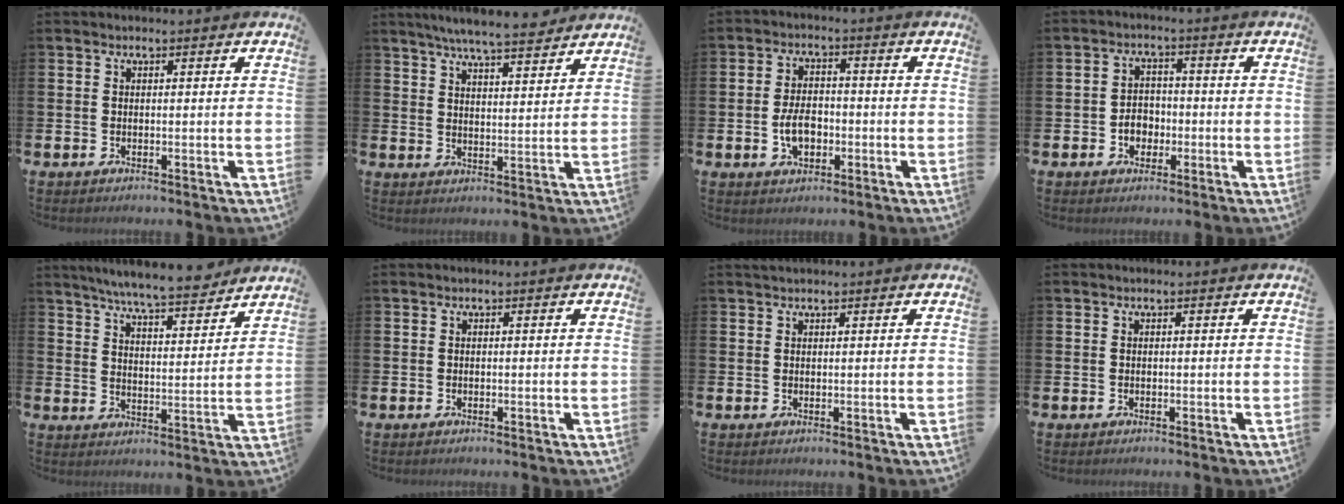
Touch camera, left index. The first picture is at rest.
{"total": 6.5, "force": [6.2, 0.2, 2.0], "torque": [-0.040, -0.035, 0.107]}
{"total": 4.5, "force": [-1.1, 2.9, 3.3], "torque": [-0.047, 0.002, -0.024]}
{"total": 3.4, "force": [-1.1, 2.8, 1.6], "torque": [-0.012, -0.004, -0.028]}
{"total": 7.6, "force": [7.3, 0.3, 2.2], "torque": [-0.049, -0.048, 0.125]}
{"total": 0.0}
{"total": 0.8, "force": [0.8, 0.1, 0.2], "torque": [0.002, -0.001, 0.012]}
{"total": 0.0}